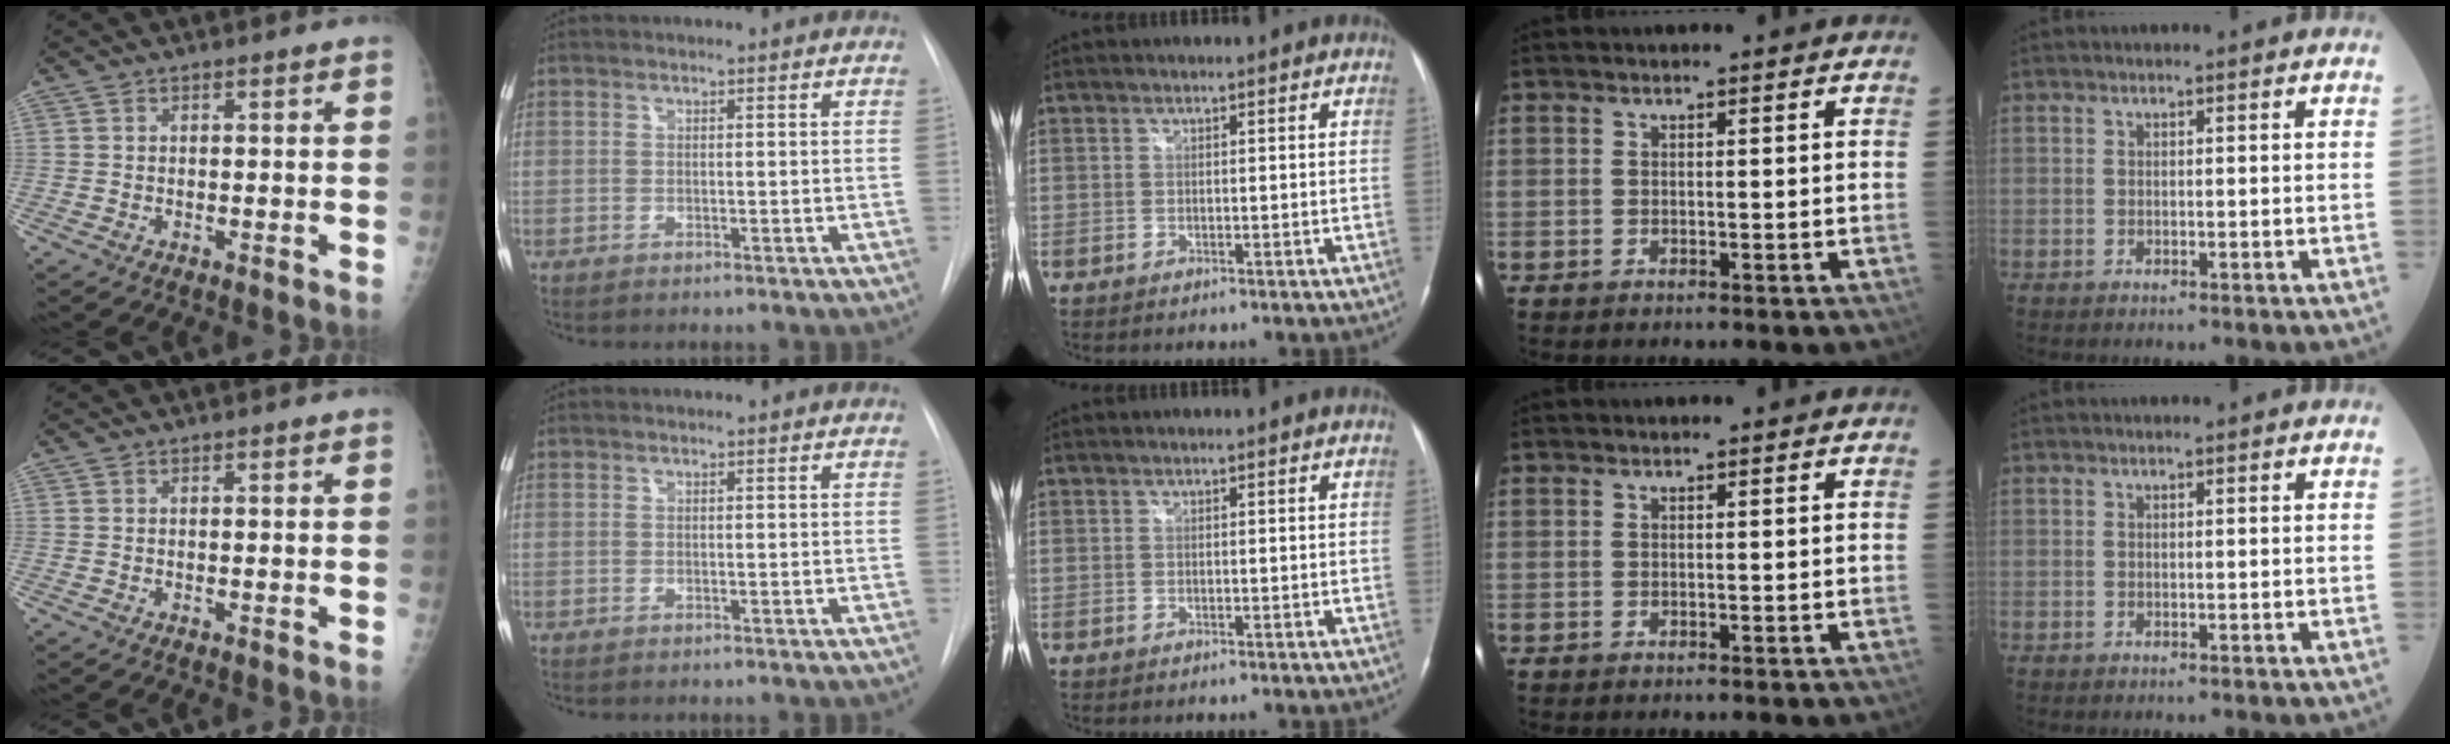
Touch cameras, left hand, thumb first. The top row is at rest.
{}